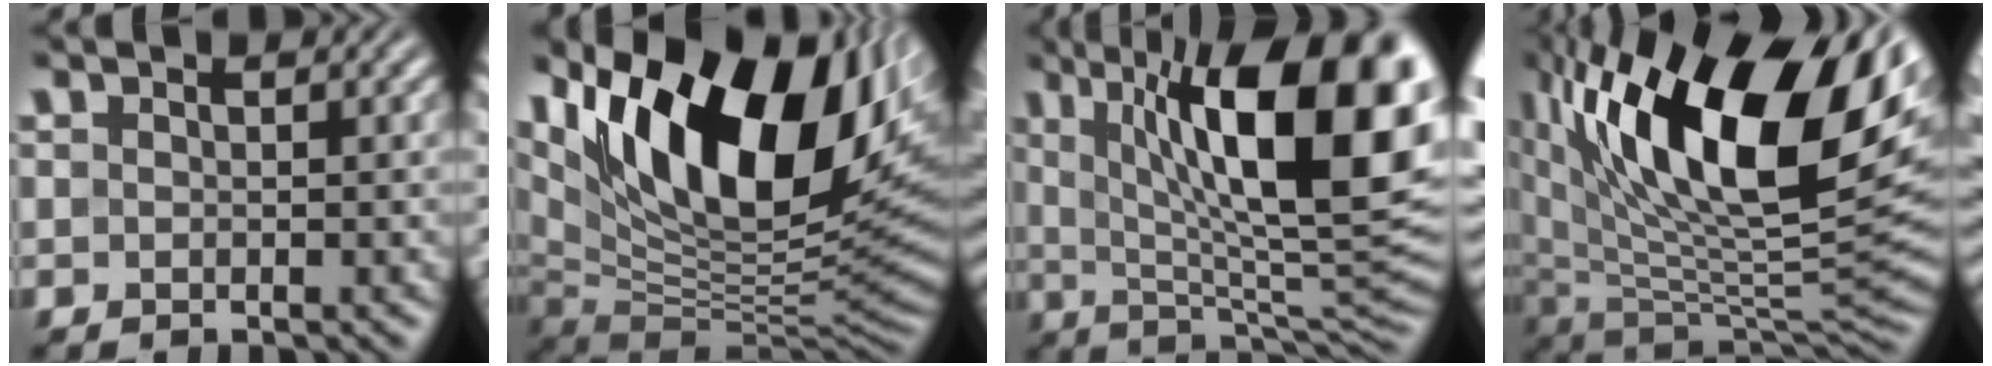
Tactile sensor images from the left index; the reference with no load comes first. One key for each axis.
{"total": 18.3, "fx": 7.7, "fy": 8.9, "fz": 14.0, "tx": -0.231, "ty": 0.012, "tz": 0.128}
{"total": 16.7, "fx": 5.1, "fy": 5.6, "fz": 14.9, "tx": -0.203, "ty": 0.000, "tz": 0.079}
{"total": 18.0, "fx": 7.3, "fy": 8.1, "fz": 14.4, "tx": -0.242, "ty": 0.011, "tz": 0.119}